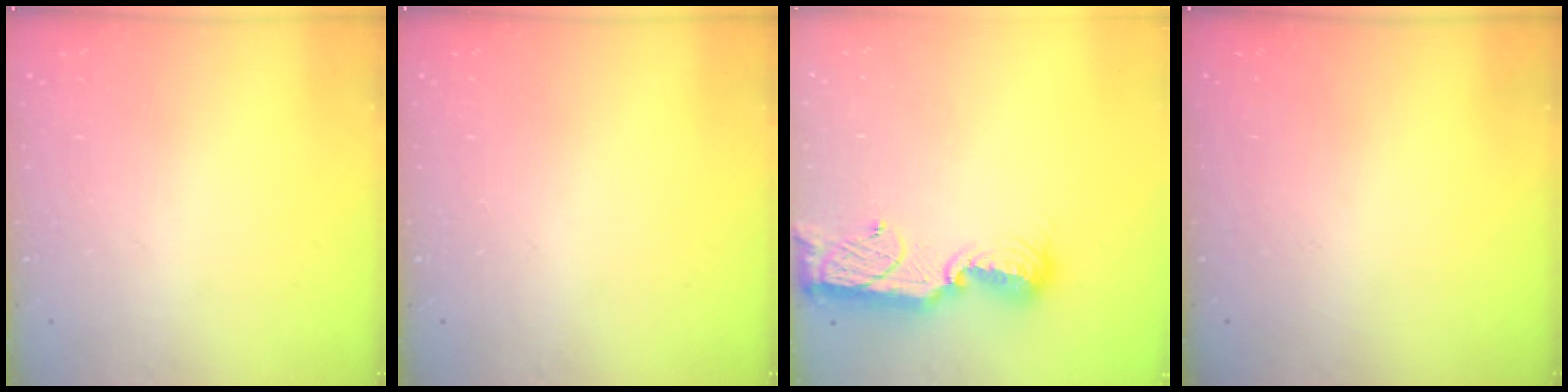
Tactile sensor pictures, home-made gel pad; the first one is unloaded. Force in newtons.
{"total": 0.0}
{"total": 11.5, "press": 11.4, "slide": 1.2}
{"total": 0.0}